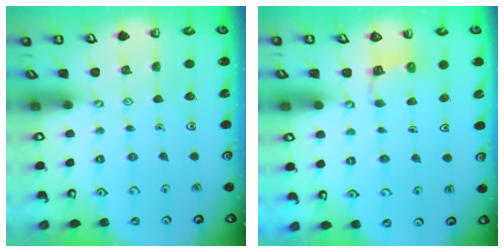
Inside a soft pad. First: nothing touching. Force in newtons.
{"total": 2.9, "press": 2.9, "slide": 0.3}